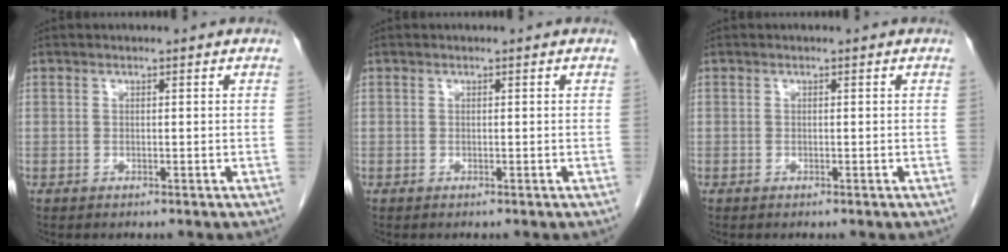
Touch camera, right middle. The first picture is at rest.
{"total": 0.0}
{"total": 0.0}